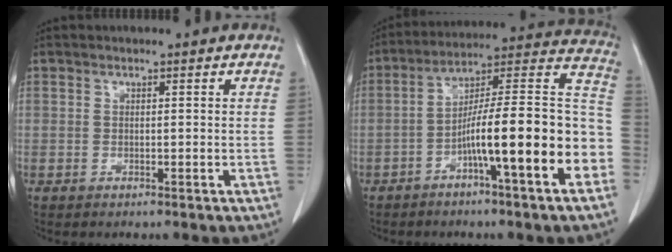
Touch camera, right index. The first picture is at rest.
{"total": 19.0, "force": [-6.1, 1.2, 17.9], "torque": [-0.216, 0.033, -0.094]}